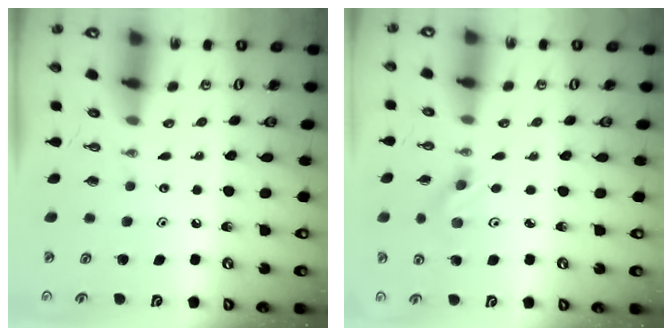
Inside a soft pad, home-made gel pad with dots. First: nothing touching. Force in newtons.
{"total": 2.2, "press": 2.1, "slide": 0.6}